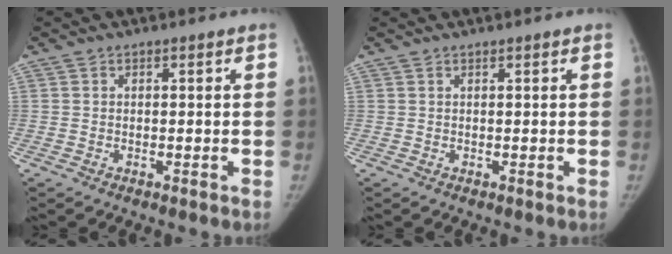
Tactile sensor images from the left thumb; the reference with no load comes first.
{"total": 0.0}